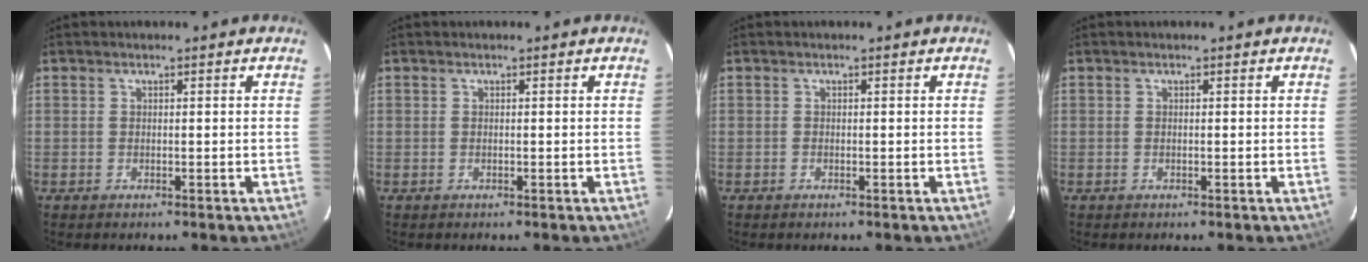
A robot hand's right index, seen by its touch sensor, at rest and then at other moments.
{"total": 0.0}
{"total": 0.0}
{"total": 0.0}